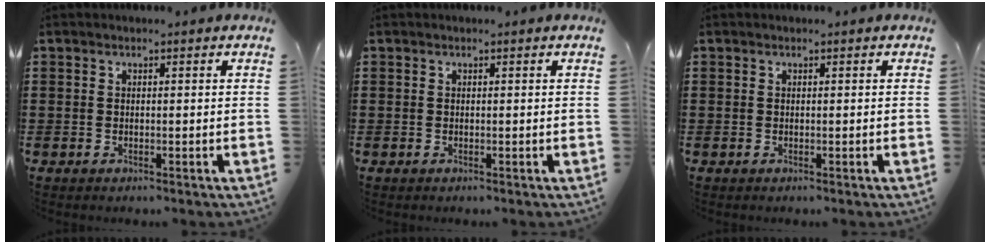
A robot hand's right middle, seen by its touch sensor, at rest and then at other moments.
{"total": 0.0}
{"total": 0.0}